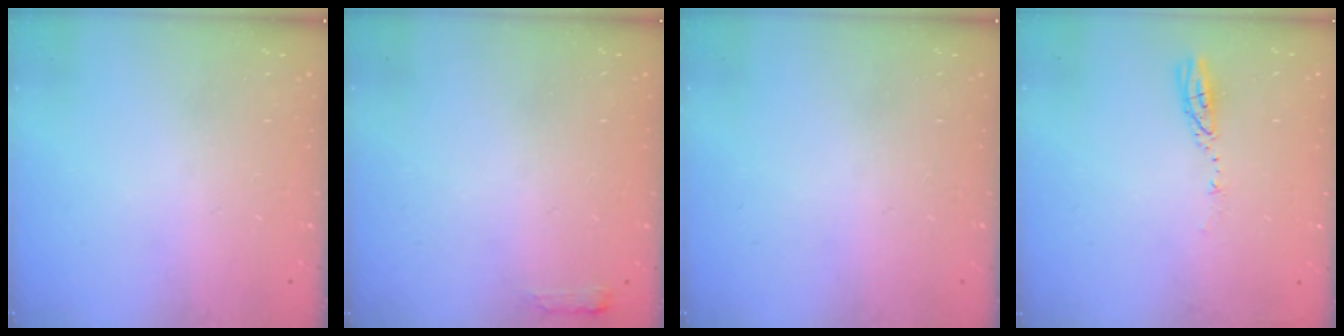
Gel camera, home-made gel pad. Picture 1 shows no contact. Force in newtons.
{"total": 2.7, "press": 2.6, "slide": 0.5}
{"total": 0.0}
{"total": 3.5, "press": 3.5, "slide": 0.1}